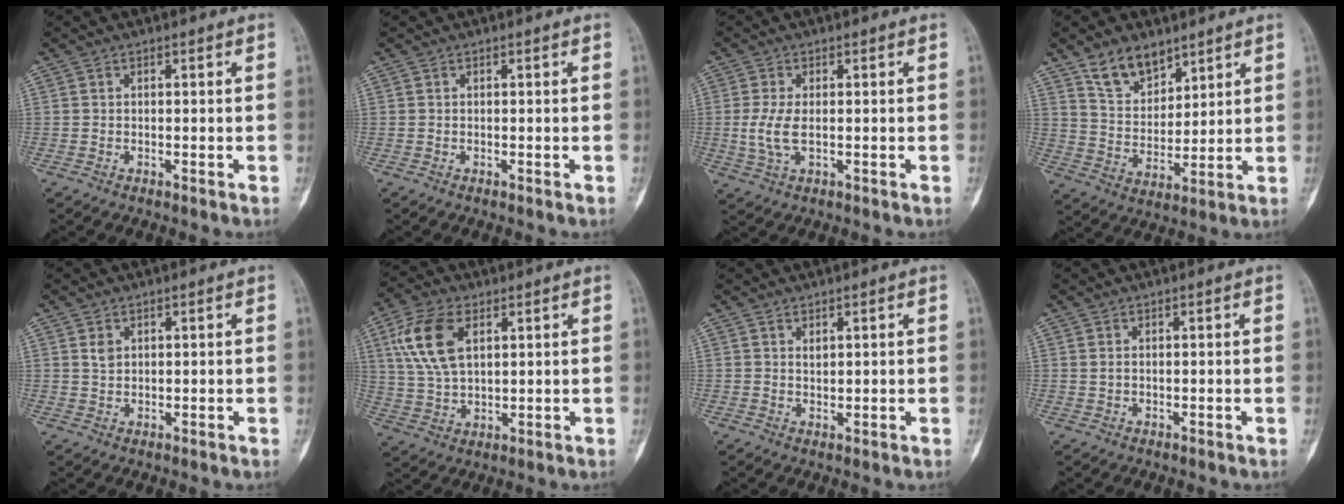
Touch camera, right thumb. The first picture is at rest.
{"total": 0.0}
{"total": 5.1, "force": [-0.2, 2.4, 4.4], "torque": [-0.108, -0.006, -0.003]}
{"total": 9.6, "force": [6.8, 5.3, 4.2], "torque": [-0.043, -0.044, 0.130]}
{"total": 1.9, "force": [0.8, 1.4, 1.0], "torque": [-0.009, -0.005, 0.016]}
{"total": 11.4, "force": [4.1, 6.4, 8.5], "torque": [-0.167, -0.001, 0.083]}
{"total": 1.3, "force": [0.8, 0.7, 0.8], "torque": [-0.008, -0.007, 0.017]}
{"total": 0.7, "force": [0.2, 0.5, 0.4], "torque": [-0.006, 0.002, 0.004]}